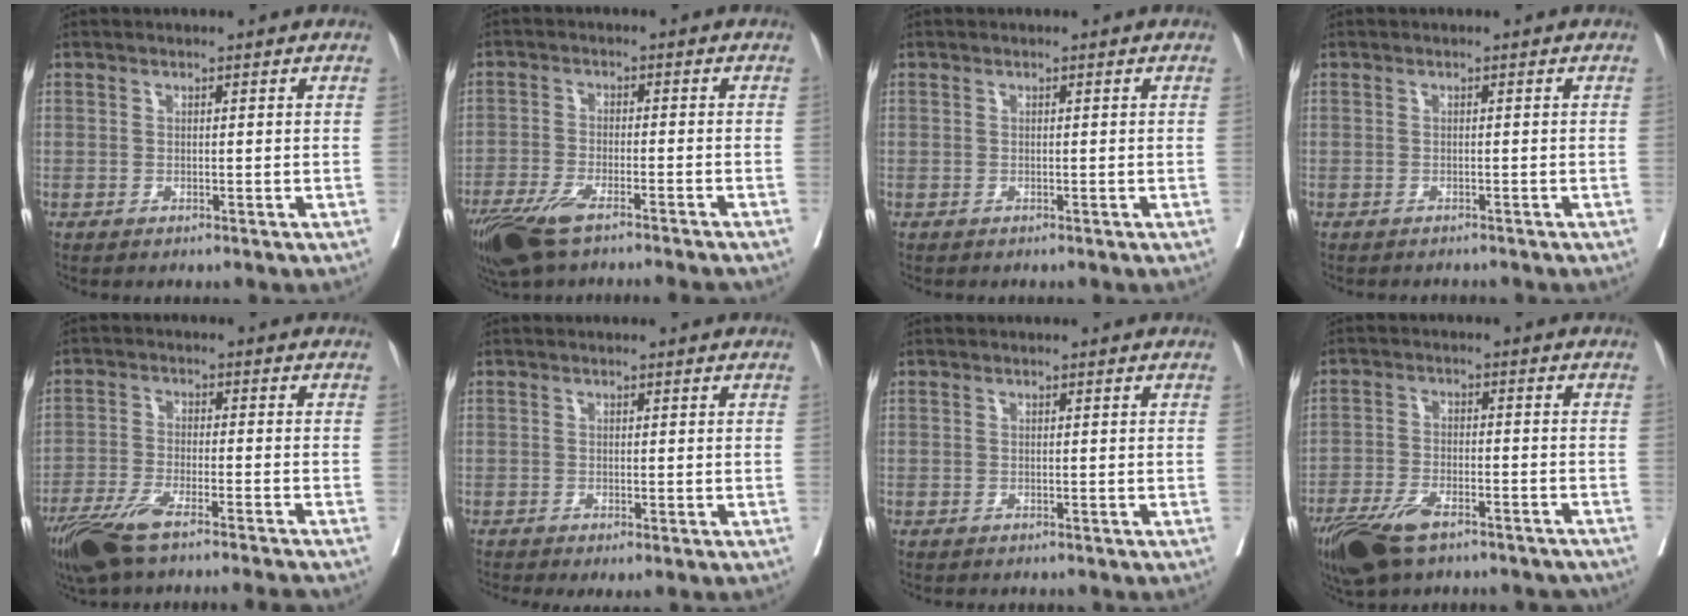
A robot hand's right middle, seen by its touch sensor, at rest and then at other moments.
{"total": 11.8, "force": [-9.4, 1.3, 7.1], "torque": [-0.126, -0.024, -0.157]}
{"total": 0.0}
{"total": 2.6, "force": [-2.5, 0.6, 0.5], "torque": [-0.007, -0.005, -0.032]}
{"total": 12.4, "force": [-10.2, 0.0, 7.0], "torque": [-0.124, -0.028, -0.171]}
{"total": 1.9, "force": [-1.3, 0.2, 1.3], "torque": [-0.016, -0.008, -0.024]}
{"total": 1.4, "force": [-1.3, 0.4, 0.4], "torque": [-0.010, -0.004, -0.017]}
{"total": 13.5, "force": [-10.2, 4.5, 7.5], "torque": [-0.147, -0.013, -0.166]}